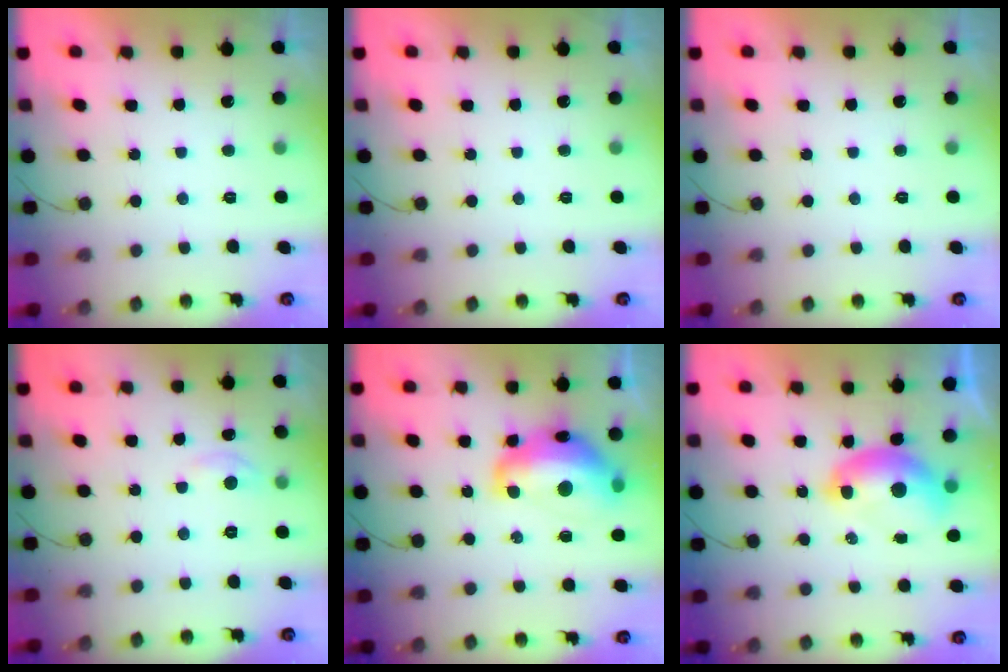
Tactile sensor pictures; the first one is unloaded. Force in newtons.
{"total": 0.0}
{"total": 0.0}
{"total": 3.2, "press": 3.2, "slide": 0.4}
{"total": 16.2, "press": 16.2, "slide": 1.1}
{"total": 8.5, "press": 8.4, "slide": 1.0}